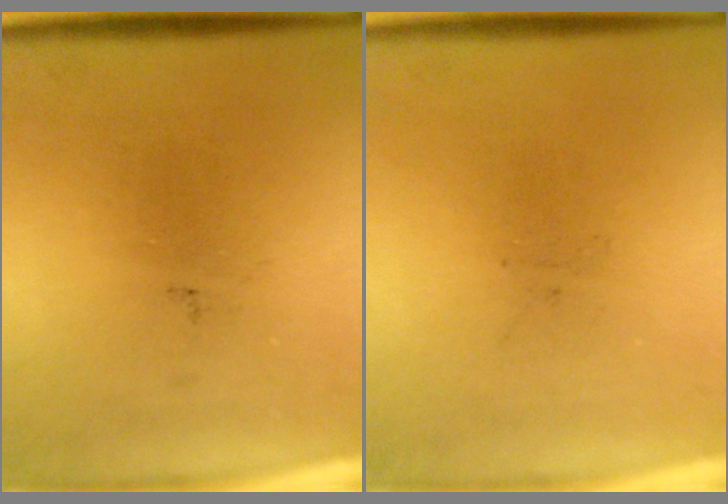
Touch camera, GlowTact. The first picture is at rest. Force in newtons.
{"total": 0.0}